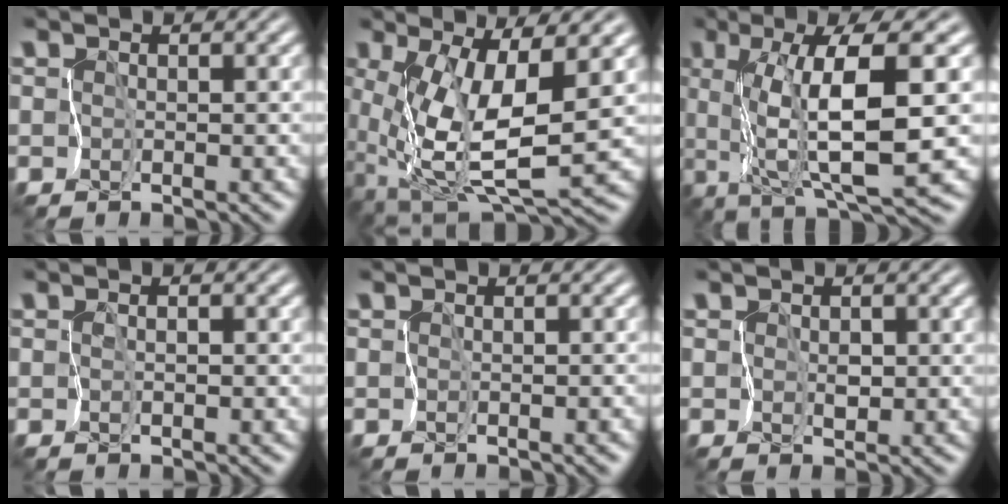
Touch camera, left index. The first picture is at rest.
{"total": 8.8, "force": [0.1, 3.1, 8.2], "torque": [-0.177, -0.032, 0.016]}
{"total": 8.9, "force": [1.3, 1.4, 8.7], "torque": [-0.138, -0.005, 0.026]}
{"total": 0.8, "force": [-0.4, 0.4, 0.6], "torque": [-0.010, -0.003, -0.003]}
{"total": 0.7, "force": [-0.5, 0.3, 0.4], "torque": [0.000, -0.005, -0.002]}
{"total": 1.1, "force": [0.2, 0.8, 0.7], "torque": [-0.012, -0.002, 0.005]}